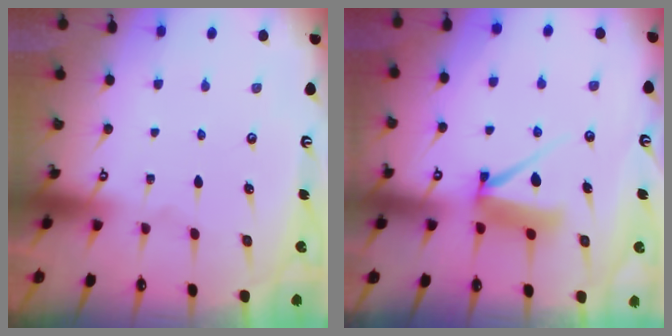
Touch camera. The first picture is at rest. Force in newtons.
{"total": 8.2, "press": 8.2, "slide": 0.8}